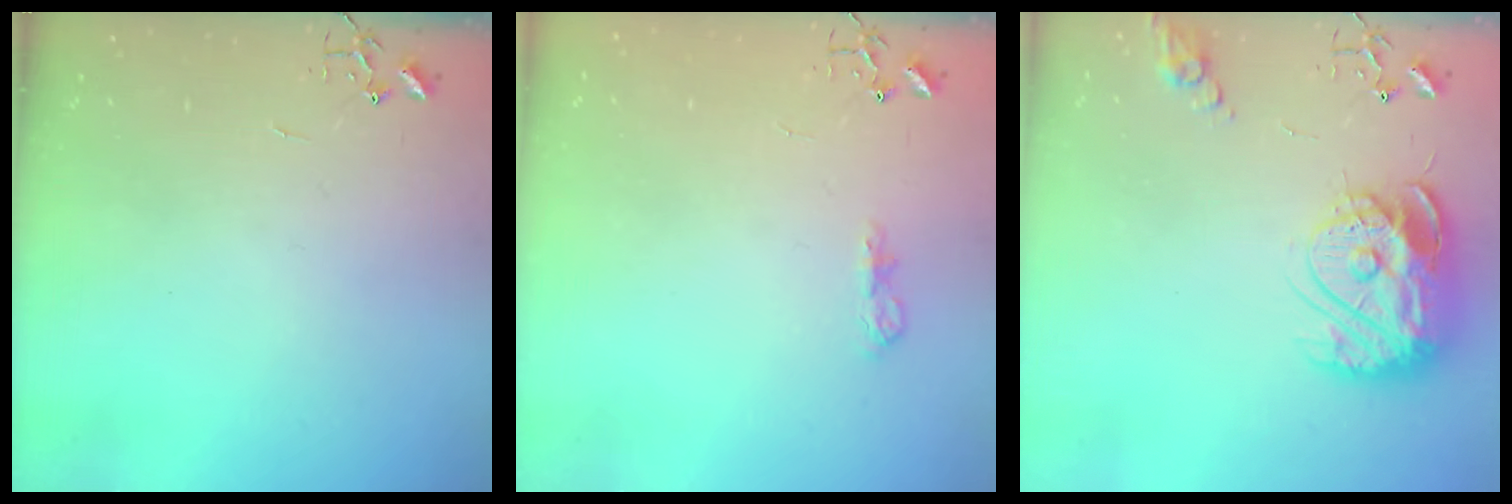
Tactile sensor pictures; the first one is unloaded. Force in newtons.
{"total": 7.9, "press": 7.9, "slide": 0.9}
{"total": 17.3, "press": 17.2, "slide": 1.8}